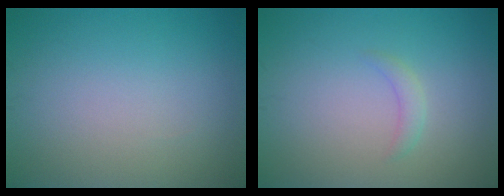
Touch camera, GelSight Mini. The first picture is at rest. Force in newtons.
{"total": 1.1, "press": 1.1, "slide": 0.1}